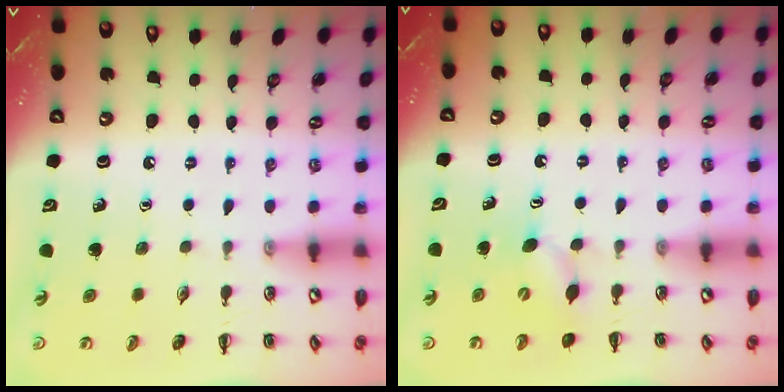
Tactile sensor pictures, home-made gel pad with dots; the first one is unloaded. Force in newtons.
{"total": 4.3, "press": 4.2, "slide": 0.8}